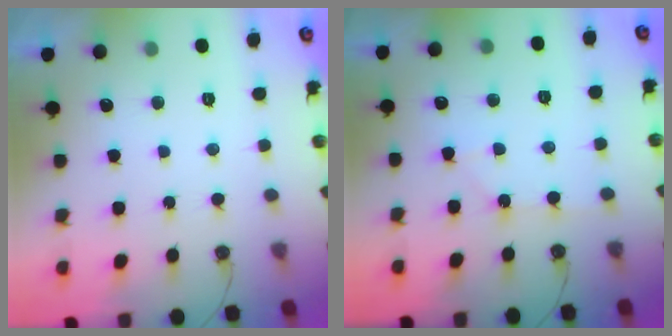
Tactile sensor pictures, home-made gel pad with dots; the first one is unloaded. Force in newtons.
{"total": 3.9, "press": 3.8, "slide": 0.6}